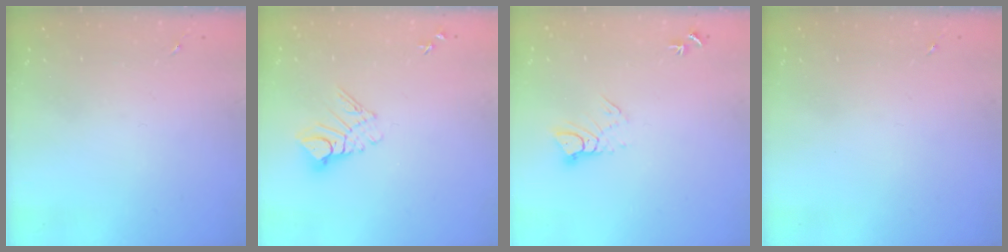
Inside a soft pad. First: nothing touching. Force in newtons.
{"total": 8.9, "press": 8.9, "slide": 0.8}
{"total": 5.5, "press": 5.5, "slide": 0.4}
{"total": 0.0}